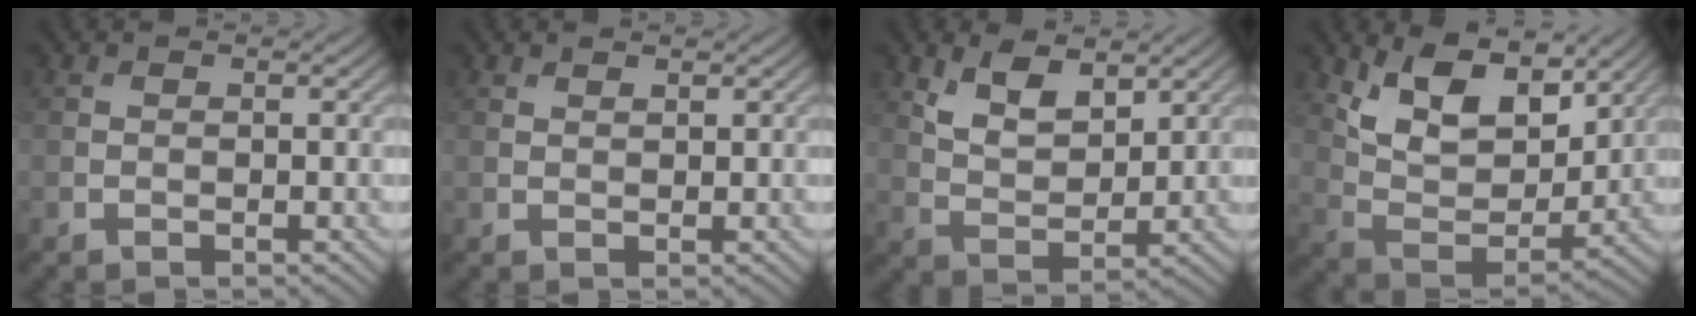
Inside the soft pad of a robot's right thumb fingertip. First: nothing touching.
{"total": 0.7, "force": [0.7, 0.1, 0.2], "torque": [-0.004, -0.001, 0.015]}
{"total": 5.9, "force": [3.6, 2.8, 3.8], "torque": [-0.081, -0.009, 0.072]}
{"total": 10.8, "force": [6.5, 5.2, 6.8], "torque": [-0.141, -0.008, 0.120]}